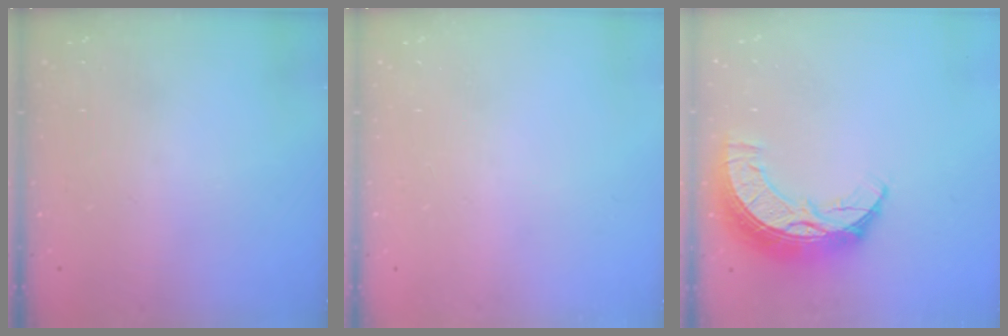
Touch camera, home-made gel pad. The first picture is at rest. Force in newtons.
{"total": 0.0}
{"total": 13.4, "press": 13.3, "slide": 0.9}